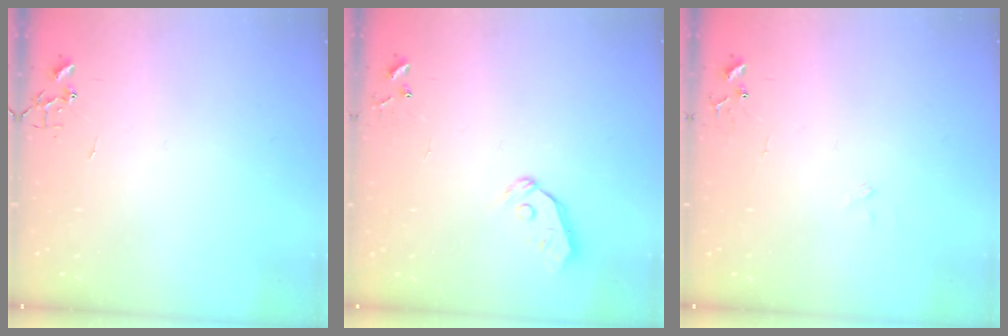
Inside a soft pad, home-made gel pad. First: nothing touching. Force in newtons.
{"total": 6.1, "press": 6.1, "slide": 0.6}
{"total": 7.6, "press": 7.6, "slide": 0.5}